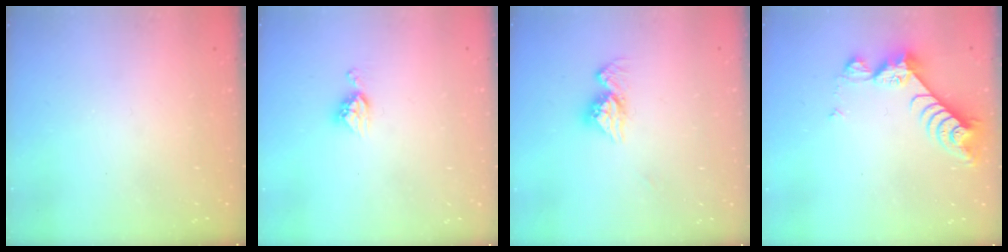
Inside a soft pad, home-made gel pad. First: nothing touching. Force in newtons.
{"total": 6.5, "press": 6.5, "slide": 0.4}
{"total": 11.1, "press": 11.0, "slide": 0.9}
{"total": 8.6, "press": 8.5, "slide": 0.7}